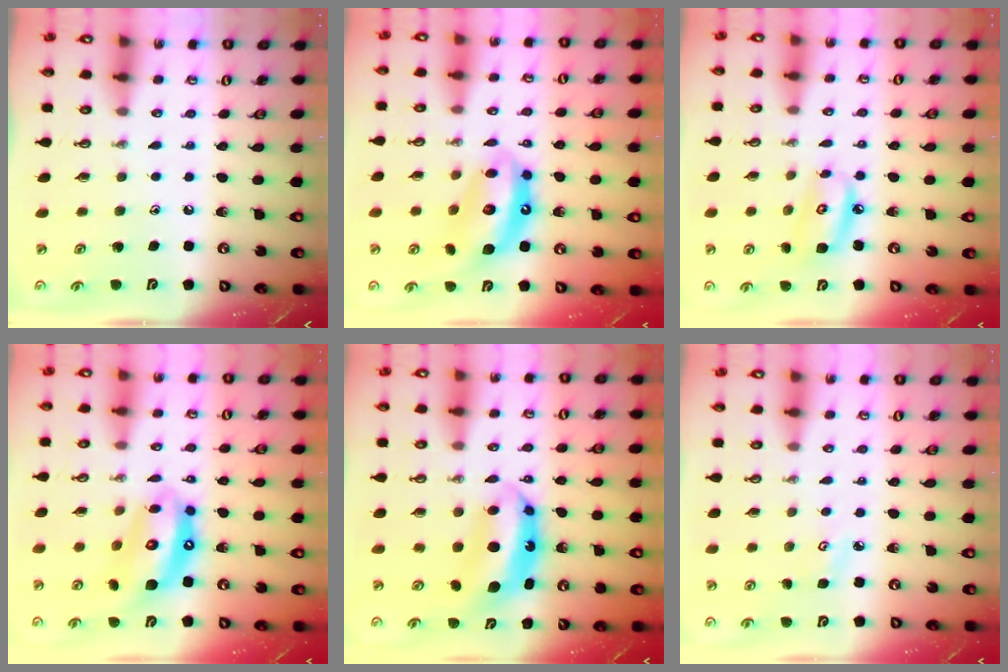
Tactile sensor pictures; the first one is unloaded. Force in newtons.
{"total": 12.8, "press": 12.8, "slide": 1.1}
{"total": 7.8, "press": 7.8, "slide": 0.8}
{"total": 13.5, "press": 13.4, "slide": 1.7}
{"total": 8.0, "press": 7.9, "slide": 0.8}
{"total": 3.7, "press": 3.7, "slide": 0.5}